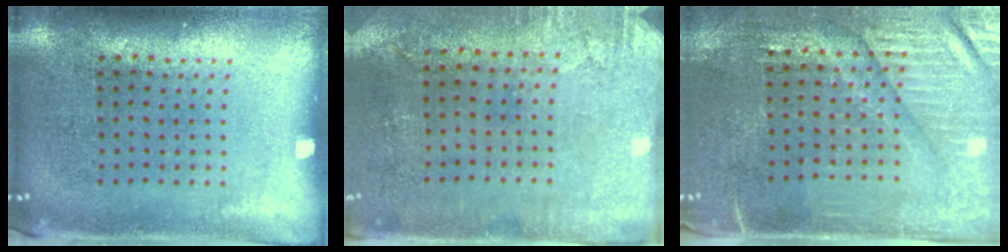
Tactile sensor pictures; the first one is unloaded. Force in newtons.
{"total": 2.9, "press": 2.4, "slide": 1.7}
{"total": 3.5, "press": 3.2, "slide": 1.4}